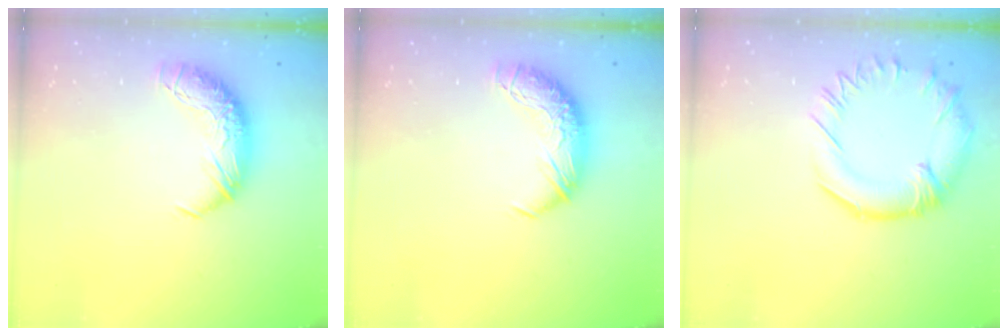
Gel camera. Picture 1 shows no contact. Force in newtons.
{"total": 0.0}
{"total": 3.3, "press": 3.0, "slide": 1.5}